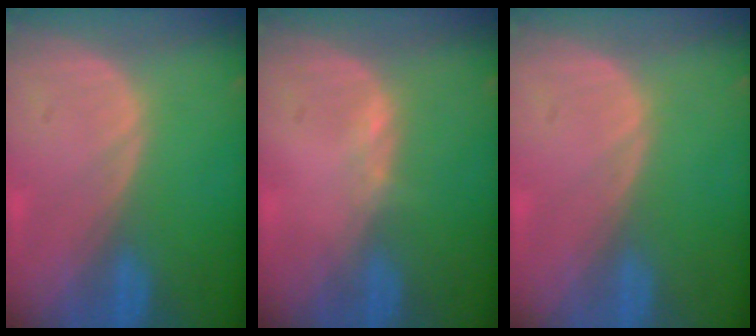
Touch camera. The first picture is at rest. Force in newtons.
{"total": 0.6, "press": 0.5, "slide": 0.4}
{"total": 0.0}